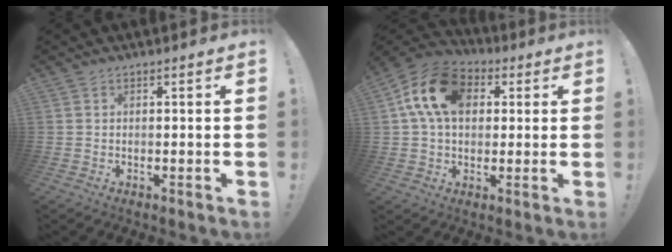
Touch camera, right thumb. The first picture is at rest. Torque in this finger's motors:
{"motor_torque": [0.25, 1.24, 0.55, -0.33, 0.20]}